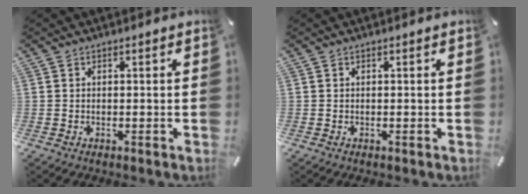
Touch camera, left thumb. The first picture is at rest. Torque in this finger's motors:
{"motor_torque": [-0.05, 0.15, -0.08, 0.00, 0.00]}